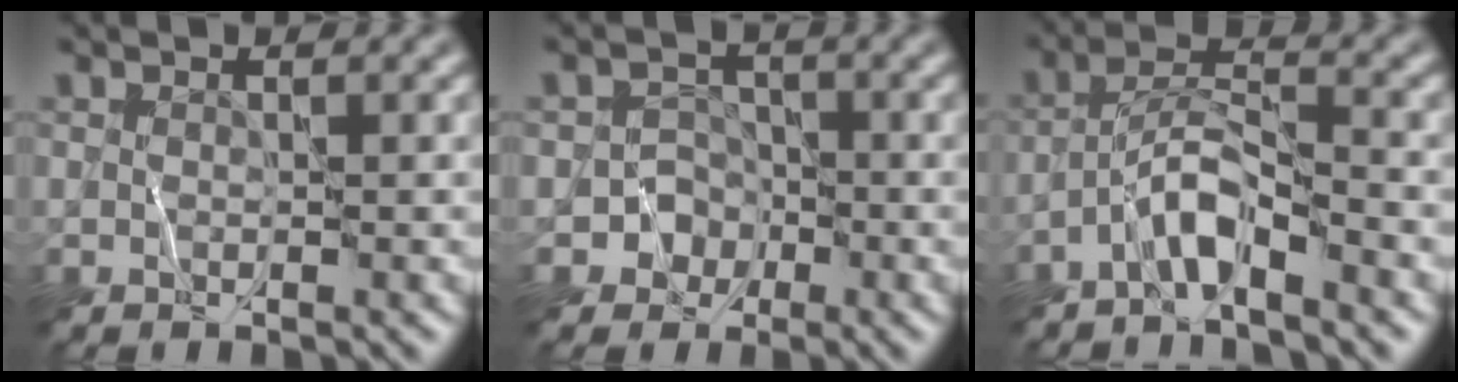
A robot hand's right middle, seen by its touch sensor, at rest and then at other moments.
{"total": 3.3, "force": [-1.7, 2.8, -0.1], "torque": [0.039, 0.008, -0.039]}
{"total": 3.6, "force": [-2.6, 0.5, 2.3], "torque": [-0.044, 0.013, -0.061]}